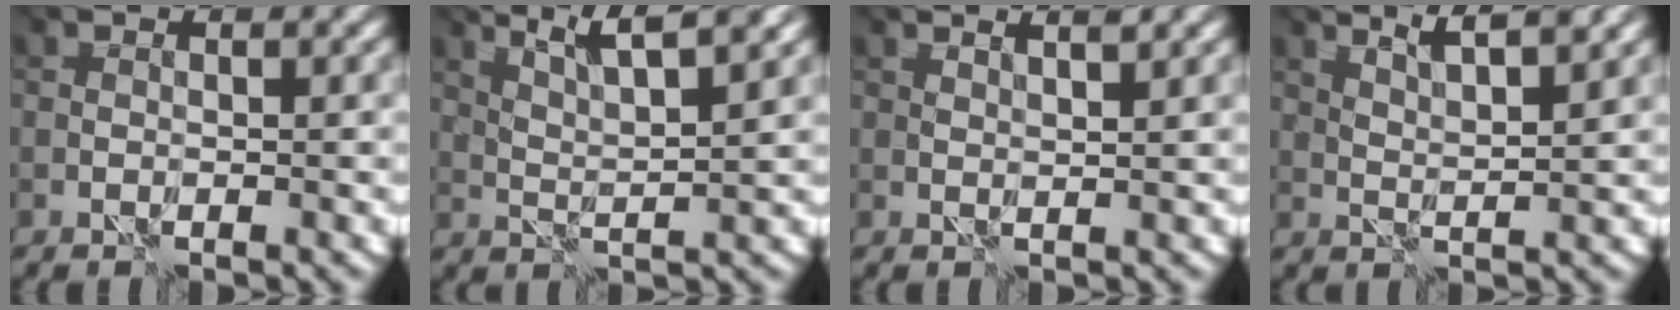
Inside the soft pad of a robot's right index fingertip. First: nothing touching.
{"total": 5.4, "force": [4.3, 0.2, 3.4], "torque": [-0.049, 0.020, 0.062]}
{"total": 2.5, "force": [2.5, -0.1, 0.6], "torque": [-0.004, 0.012, 0.031]}
{"total": 3.8, "force": [3.3, 0.0, 1.9], "torque": [-0.024, 0.015, 0.053]}